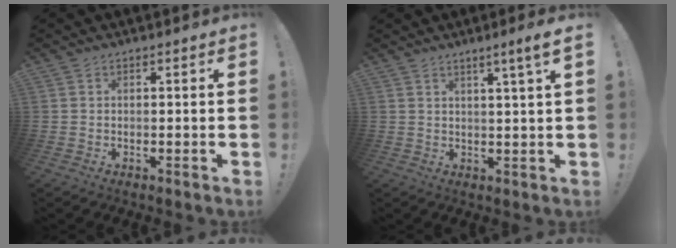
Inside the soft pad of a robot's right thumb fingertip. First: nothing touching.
{"total": 6.6, "force": [3.7, -1.2, 5.4], "torque": [-0.074, -0.024, 0.050]}